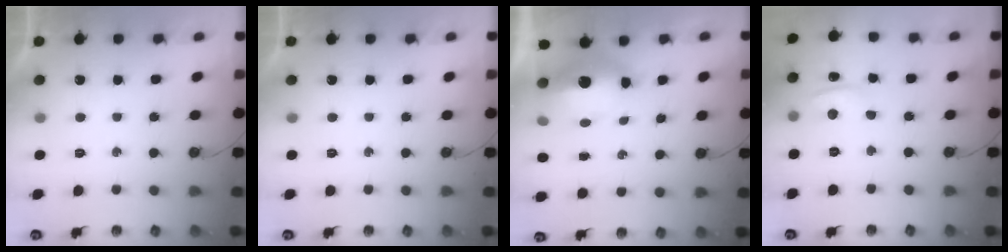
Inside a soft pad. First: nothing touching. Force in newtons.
{"total": 0.0}
{"total": 10.3, "press": 9.7, "slide": 3.5}
{"total": 1.6, "press": 1.2, "slide": 1.0}